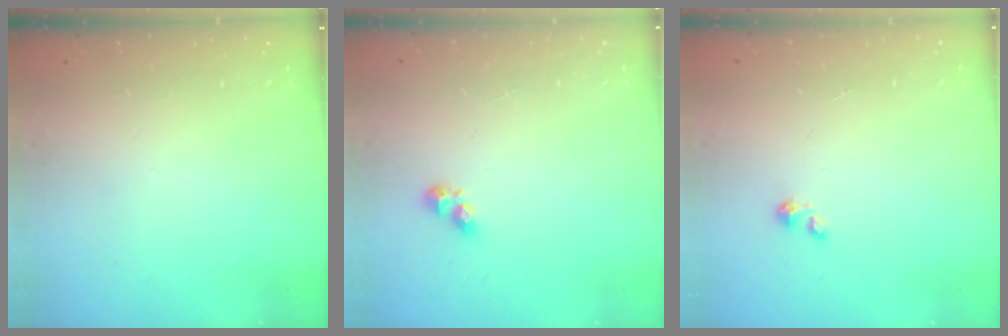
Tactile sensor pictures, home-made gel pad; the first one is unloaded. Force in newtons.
{"total": 4.8, "press": 4.7, "slide": 0.4}
{"total": 0.0}